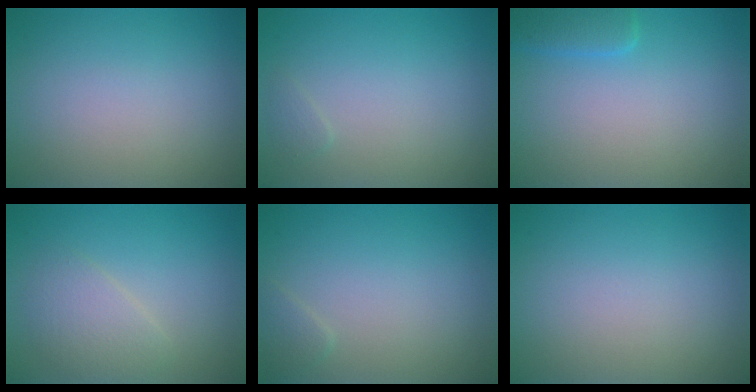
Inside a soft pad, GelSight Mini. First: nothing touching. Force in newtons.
{"total": 0.6, "press": 0.6, "slide": 0.0}
{"total": 2.0, "press": 2.0, "slide": 0.1}
{"total": 2.5, "press": 2.5, "slide": 0.1}
{"total": 0.9, "press": 0.9, "slide": 0.1}
{"total": 0.0}